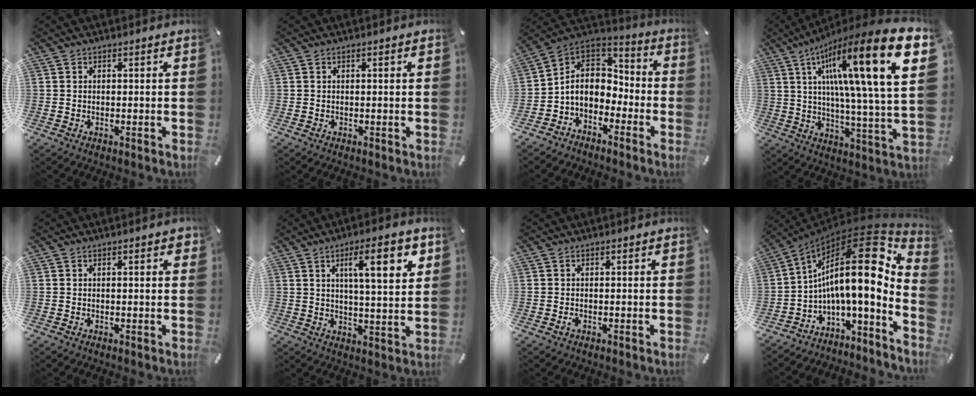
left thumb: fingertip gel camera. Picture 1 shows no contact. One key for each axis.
{"total": 0.7, "fx": 0.1, "fy": 0.1, "fz": 0.6, "tx": -0.011, "ty": 0.000, "tz": 0.000}
{"total": 8.3, "fx": -2.7, "fy": 7.1, "fz": 3.5, "tx": -0.099, "ty": 0.001, "tz": -0.053}
{"total": 27.0, "fx": 10.4, "fy": 4.4, "fz": 24.5, "tx": -0.406, "ty": -0.065, "tz": 0.148}
{"total": 1.7, "fx": 0.3, "fy": 0.5, "fz": 1.6, "tx": -0.024, "ty": 0.001, "tz": 0.001}
{"total": 13.4, "fx": 5.6, "fy": 3.5, "fz": 11.7, "tx": -0.175, "ty": -0.011, "tz": 0.082}
{"total": 0.9, "fx": -0.5, "fy": 0.4, "fz": 0.7, "tx": -0.015, "ty": -0.002, "tz": -0.008}
{"total": 19.1, "fx": 5.6, "fy": 6.1, "fz": 17.3, "tx": -0.264, "ty": -0.071, "tz": 0.083}